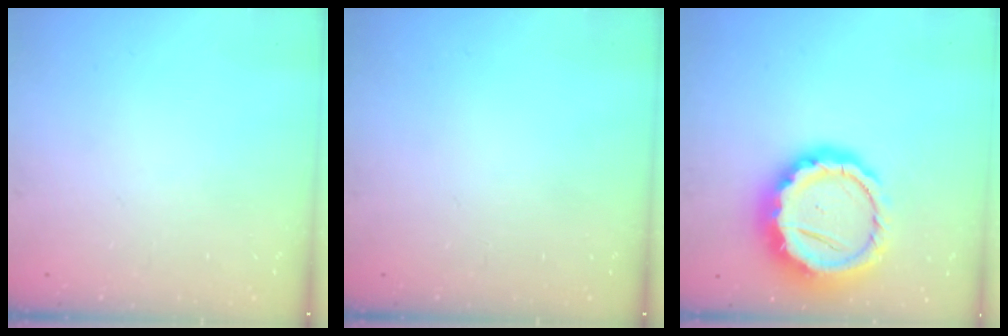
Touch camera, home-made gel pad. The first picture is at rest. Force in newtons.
{"total": 0.0}
{"total": 16.7, "press": 16.3, "slide": 3.5}